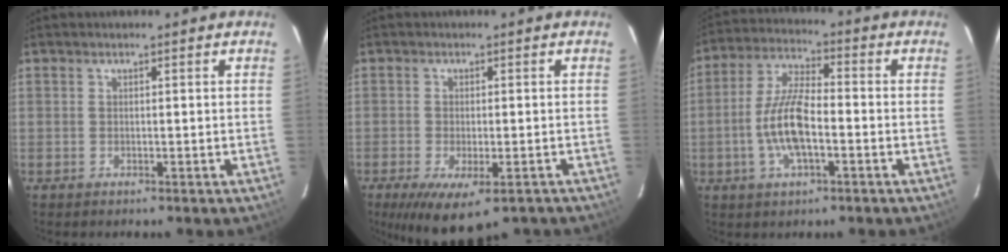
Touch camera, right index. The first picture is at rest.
{"total": 10.7, "force": [-7.1, 4.0, 7.0], "torque": [-0.132, -0.037, -0.101]}
{"total": 10.6, "force": [-2.9, 3.6, 9.5], "torque": [-0.197, 0.003, -0.056]}